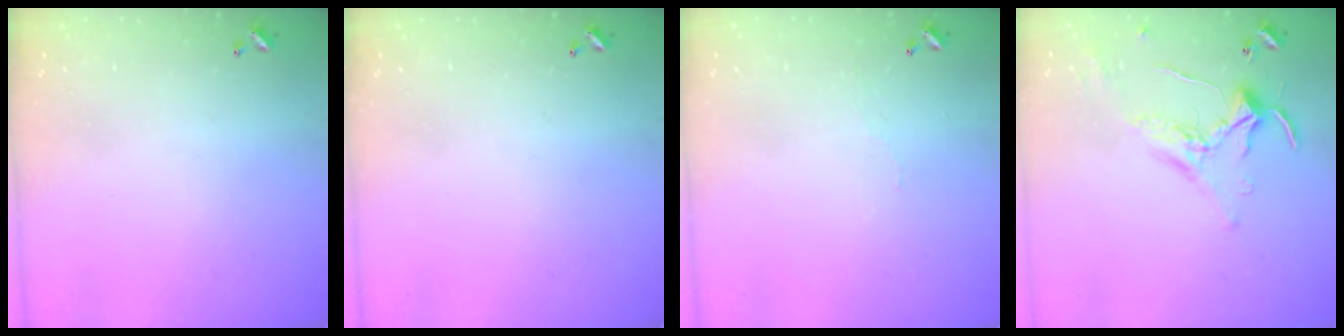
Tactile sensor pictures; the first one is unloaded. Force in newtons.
{"total": 0.0}
{"total": 2.0, "press": 1.9, "slide": 0.4}
{"total": 1.0, "press": 0.5, "slide": 0.8}